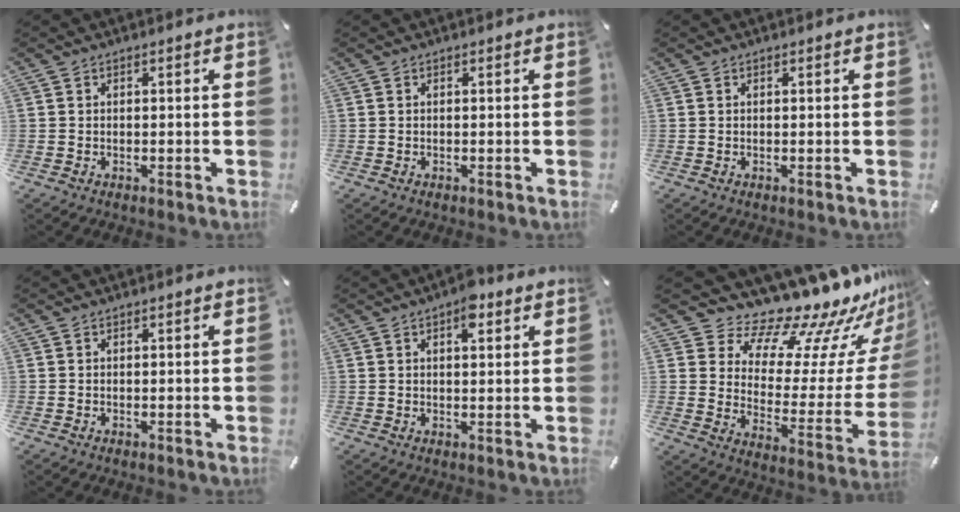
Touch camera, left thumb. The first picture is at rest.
{"total": 0.0}
{"total": 0.0}
{"total": 0.0}
{"total": 4.9, "force": [2.6, 2.2, 3.5], "torque": [-0.044, -0.006, 0.037]}
{"total": 17.4, "force": [15.9, 5.1, 4.6], "torque": [-0.077, -0.153, 0.262]}